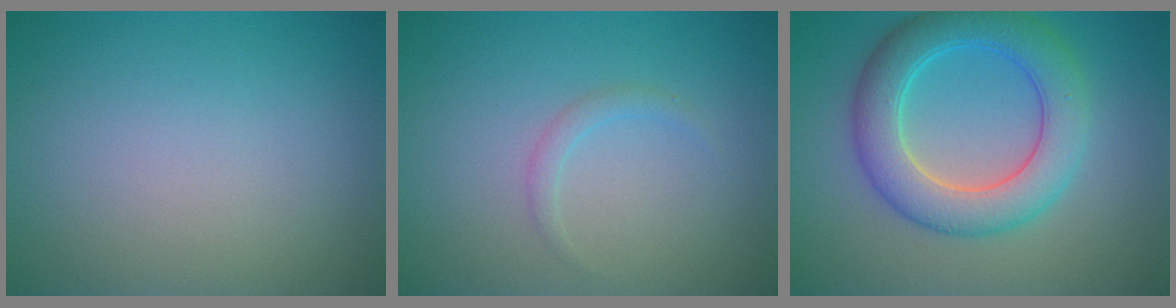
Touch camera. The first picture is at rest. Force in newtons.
{"total": 1.0, "press": 1.0, "slide": 0.1}
{"total": 6.5, "press": 6.5, "slide": 0.0}